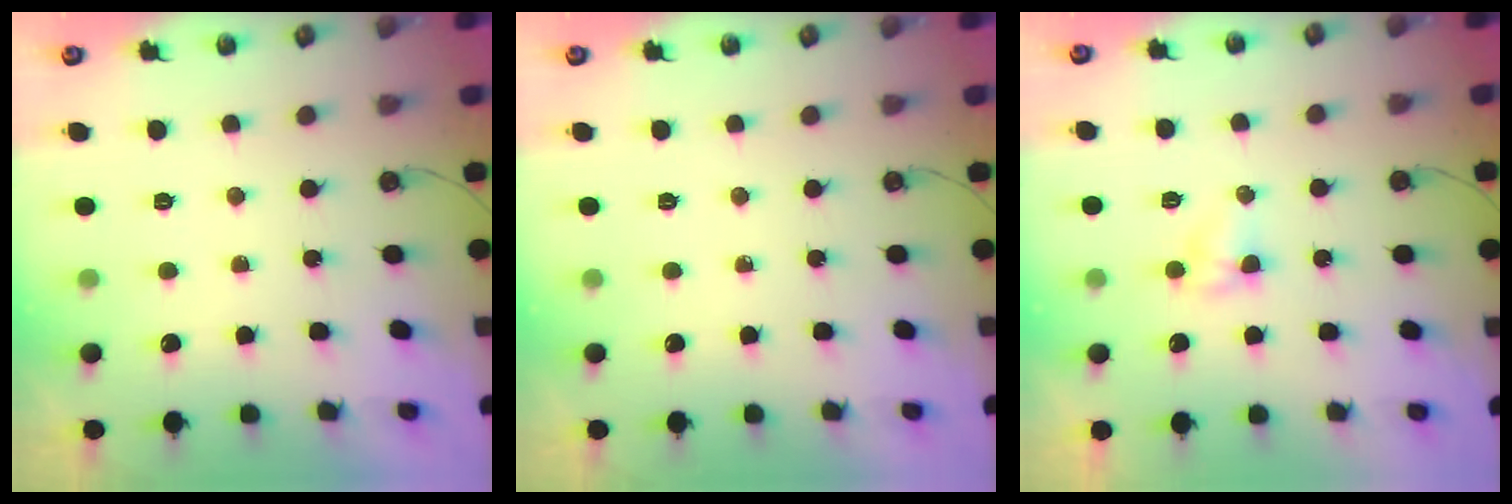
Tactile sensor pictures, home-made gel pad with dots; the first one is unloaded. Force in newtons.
{"total": 0.0}
{"total": 2.8, "press": 2.8, "slide": 0.2}